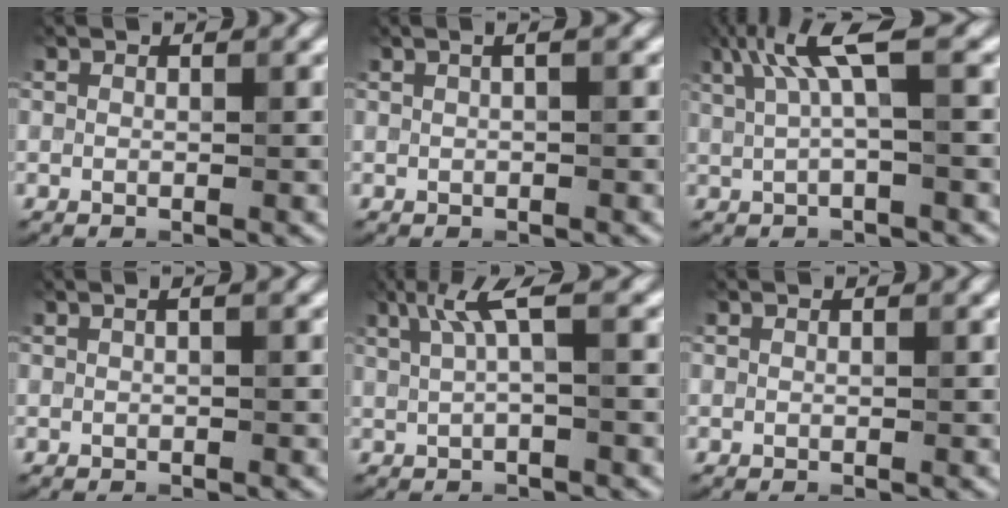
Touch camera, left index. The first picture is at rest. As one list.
[{"total": 2.7, "force": [1.1, 1.3, 2.2], "torque": [-0.017, 0.023, -0.005]}, {"total": 5.1, "force": [1.6, 1.0, 4.8], "torque": [-0.087, 0.014, 0.030]}, {"total": 1.4, "force": [0.6, 0.5, 1.2], "torque": [-0.008, 0.007, -0.007]}, {"total": 3.3, "force": [1.0, 0.5, 3.2], "torque": [-0.061, 0.007, 0.018]}, {"total": 0.0}]